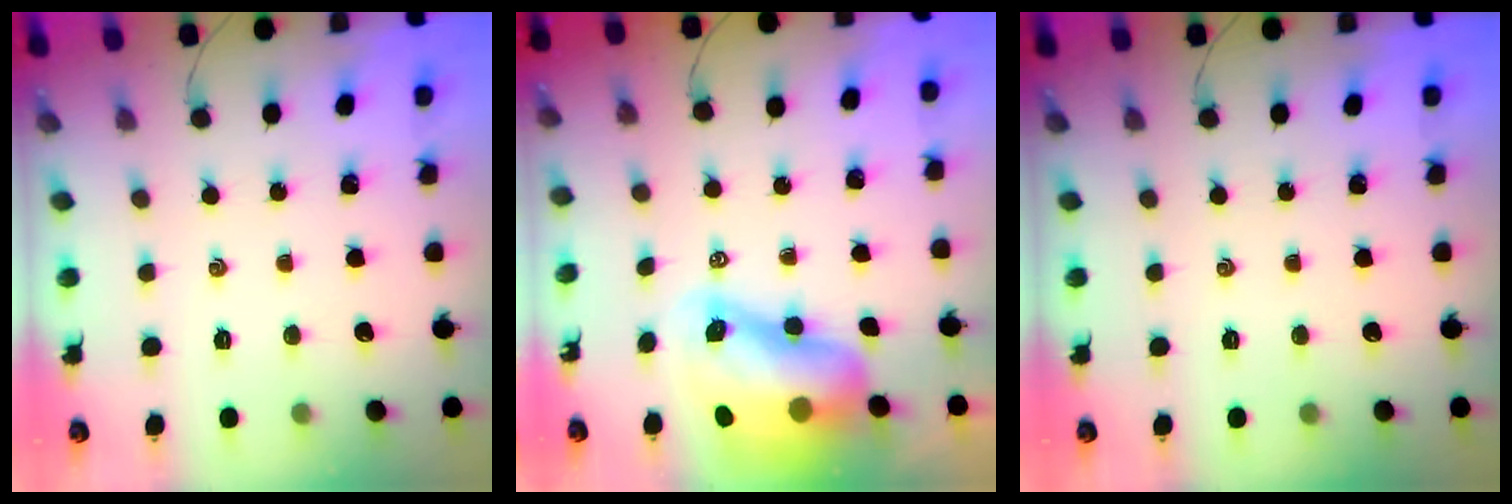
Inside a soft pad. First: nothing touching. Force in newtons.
{"total": 12.1, "press": 11.7, "slide": 3.4}
{"total": 0.0}